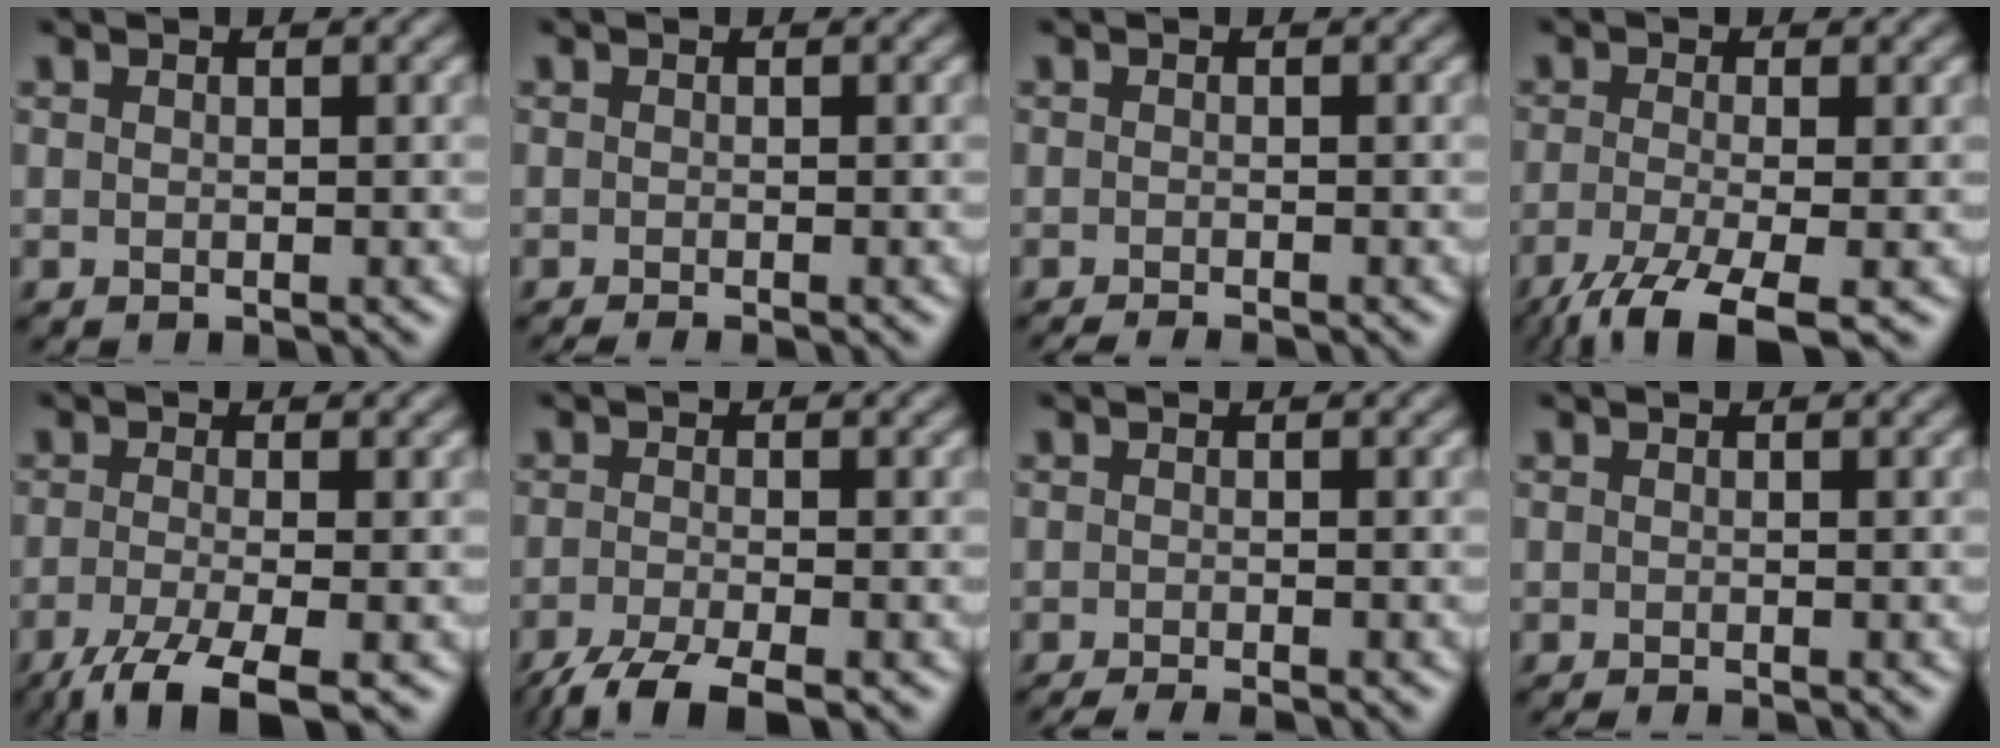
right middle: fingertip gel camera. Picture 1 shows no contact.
{"total": 1.2, "force": [-0.8, 0.3, 0.8], "torque": [-0.003, -0.005, -0.014]}
{"total": 1.8, "force": [-1.4, 0.3, 1.0], "torque": [-0.007, -0.004, -0.025]}
{"total": 6.4, "force": [-3.9, 1.6, 4.8], "torque": [-0.088, -0.016, -0.082]}
{"total": 5.3, "force": [-3.3, 1.2, 3.9], "torque": [-0.071, -0.012, -0.072]}
{"total": 4.5, "force": [-3.3, 0.9, 2.9], "torque": [-0.050, -0.008, -0.071]}
{"total": 2.7, "force": [-2.1, 0.4, 1.6], "torque": [-0.018, -0.002, -0.038]}
{"total": 1.0, "force": [-0.8, 0.2, 0.5], "torque": [0.001, -0.003, -0.013]}